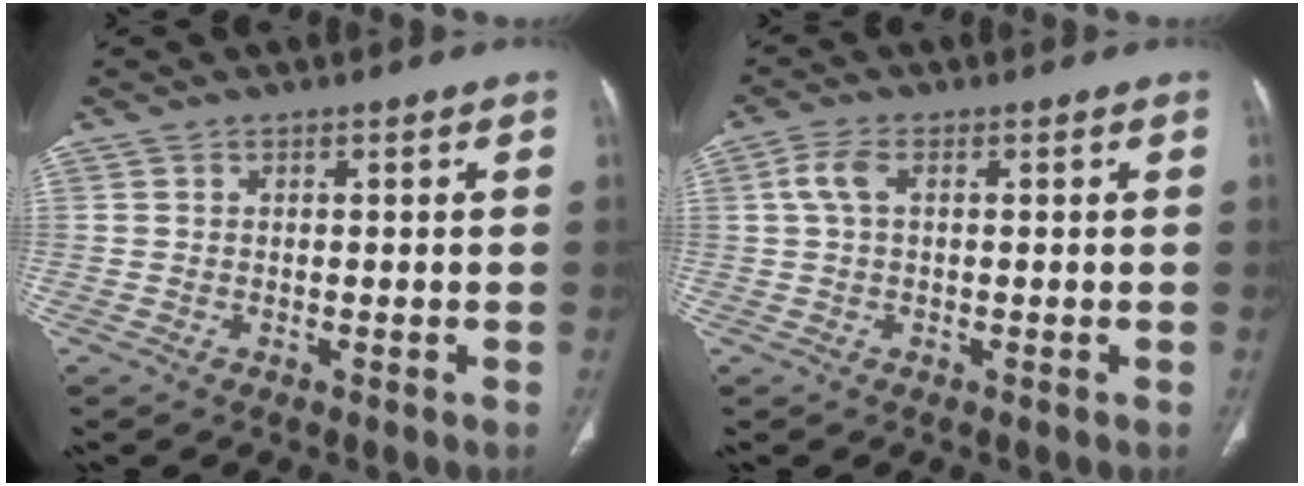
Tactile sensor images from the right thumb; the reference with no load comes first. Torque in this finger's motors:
{"motor_torque": [-0.02, 0.02, 0.36, -0.36, 0.00]}